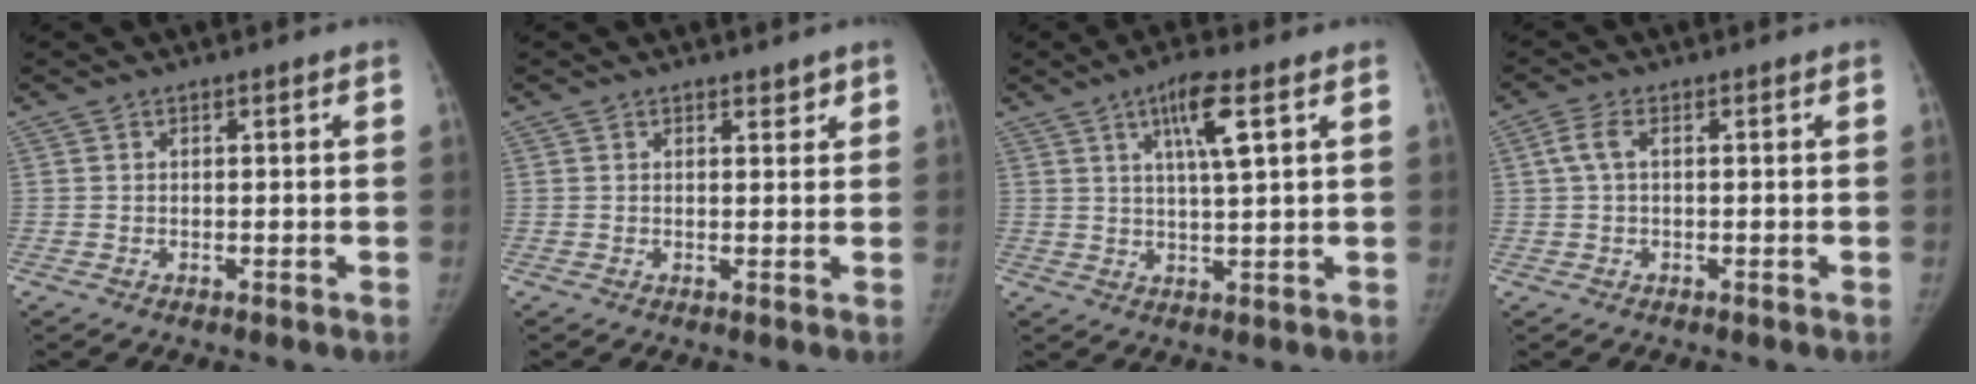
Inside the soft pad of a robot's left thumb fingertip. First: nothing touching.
{"total": 1.4, "force": [1.2, 0.7, 0.2], "torque": [0.011, -0.009, 0.013]}
{"total": 7.6, "force": [3.3, 1.1, 6.8], "torque": [-0.123, -0.012, 0.058]}
{"total": 2.7, "force": [0.5, 1.3, 2.3], "torque": [-0.063, 0.010, 0.009]}